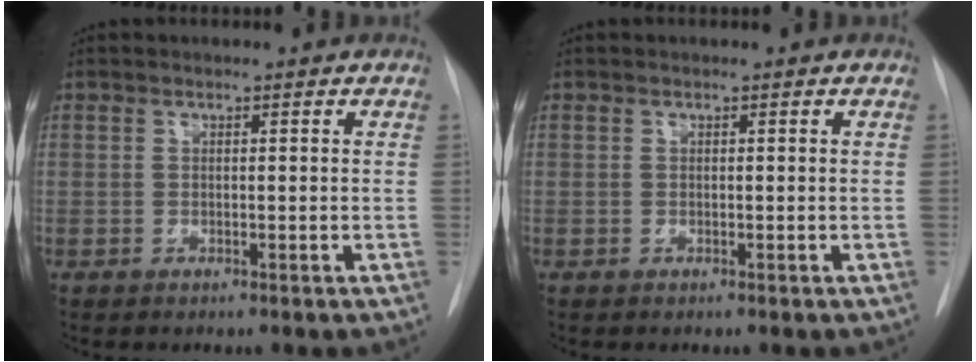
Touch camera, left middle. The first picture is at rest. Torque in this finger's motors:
{"motor_torque": [-0.07, -0.05, 0.03, 0.00]}